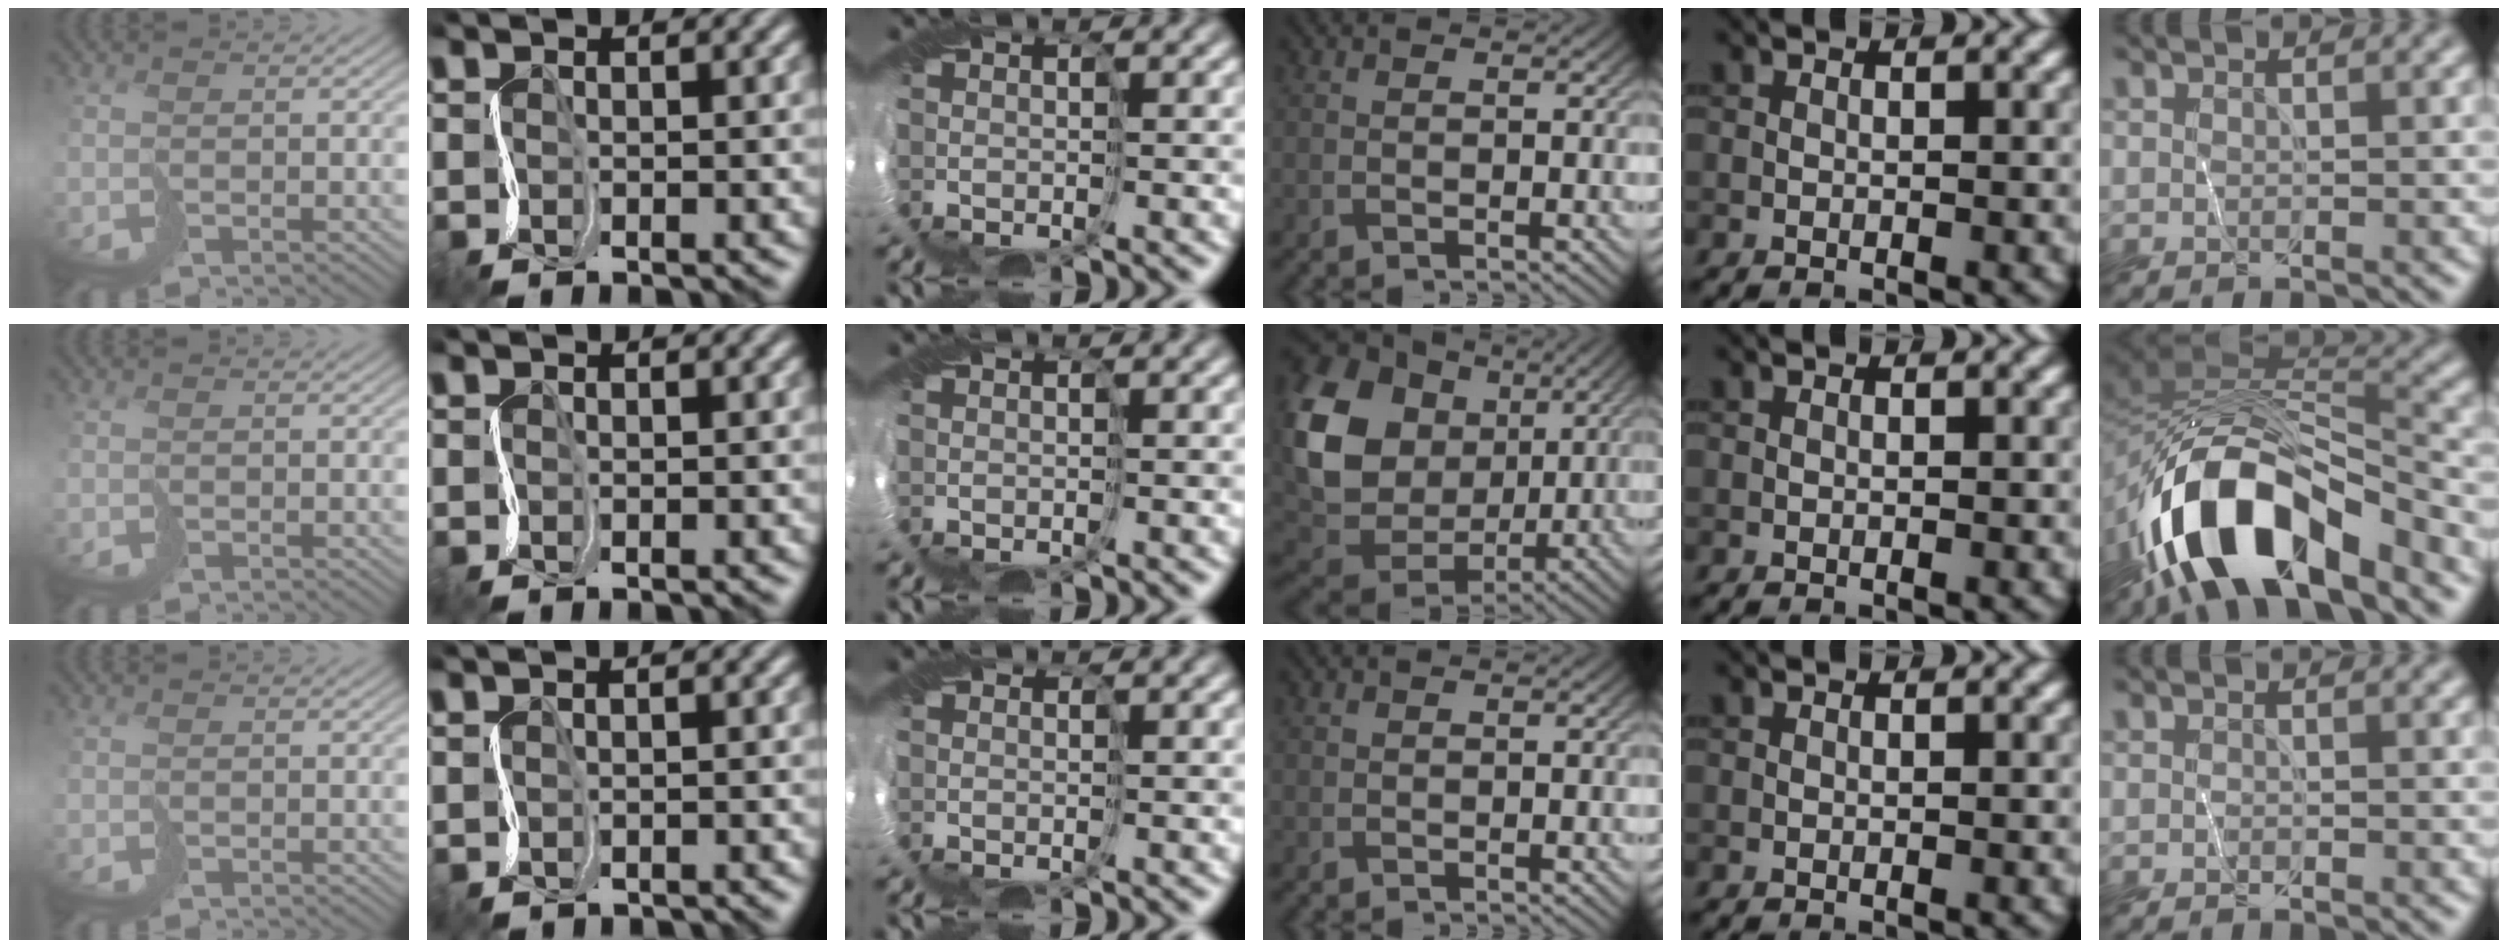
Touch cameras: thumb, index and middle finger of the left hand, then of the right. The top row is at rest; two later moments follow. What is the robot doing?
{"motion": "cut", "object": "bubble wrap"}